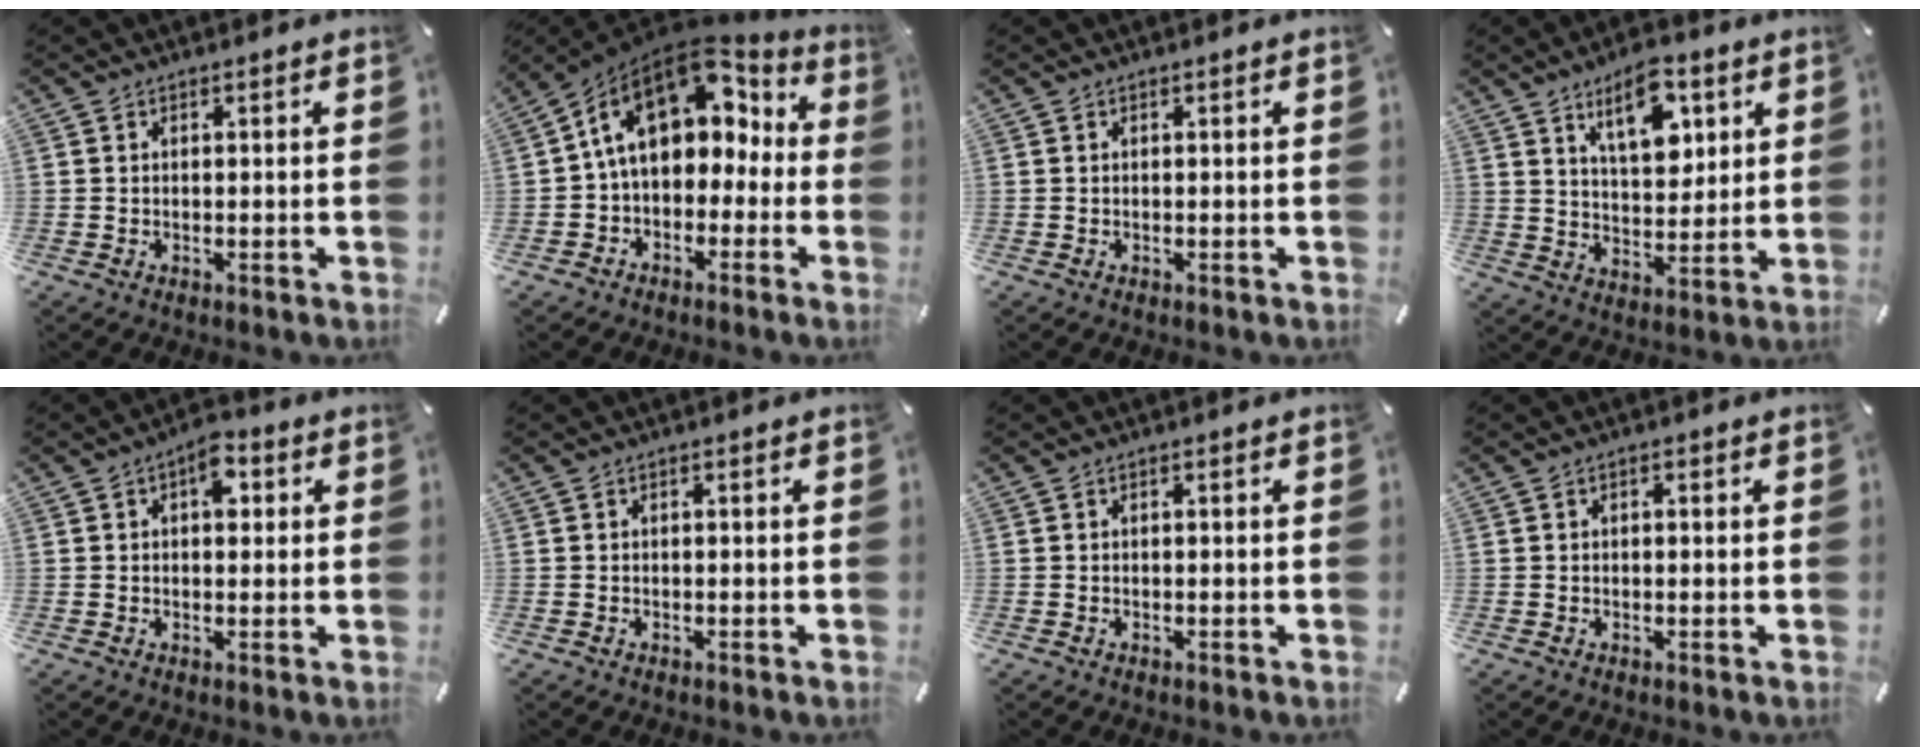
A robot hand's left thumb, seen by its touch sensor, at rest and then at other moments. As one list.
[{"total": 15.9, "force": [5.0, 10.7, 10.7], "torque": [-0.187, -0.021, 0.086]}, {"total": 0.0}, {"total": 12.3, "force": [6.7, 6.5, 8.1], "torque": [-0.109, -0.025, 0.113]}, {"total": 5.6, "force": [1.7, 3.2, 4.2], "torque": [-0.046, -0.004, 0.021]}, {"total": 0.0}, {"total": 0.0}, {"total": 0.7, "force": [0.0, 0.5, 0.5], "torque": [-0.009, 0.003, -0.001]}]